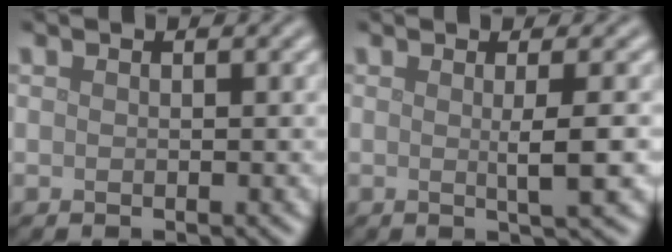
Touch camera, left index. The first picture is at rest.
{"total": 2.9, "force": [0.0, 0.5, 2.9], "torque": [-0.044, -0.002, -0.004]}